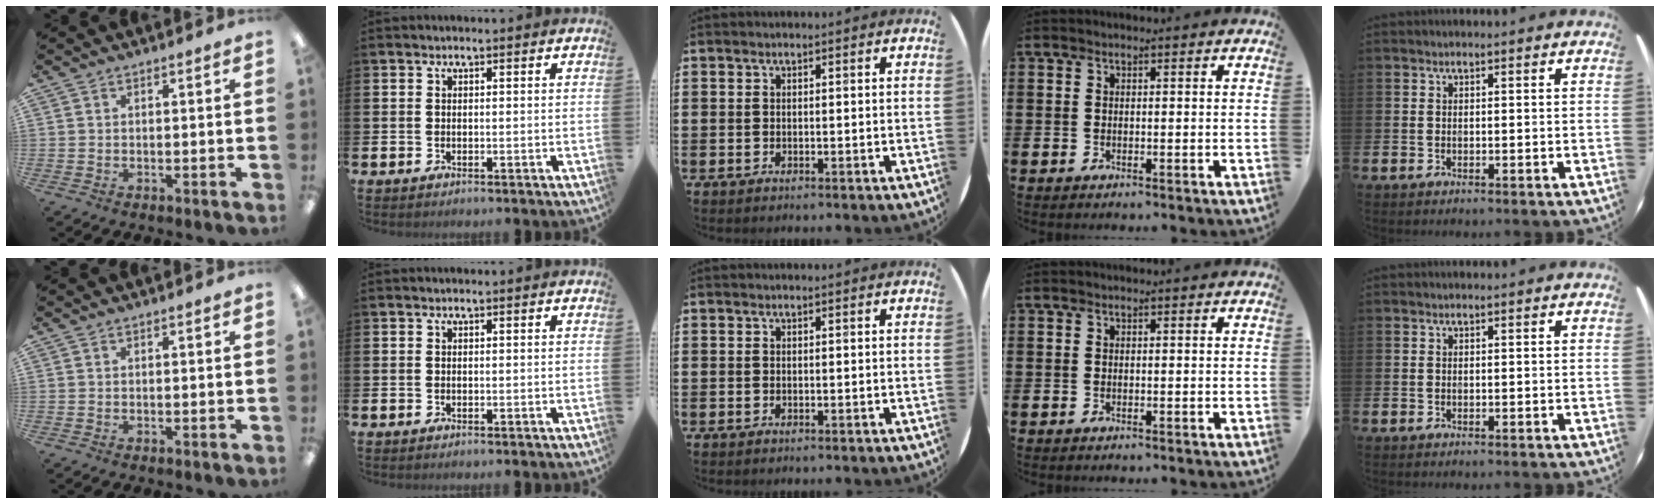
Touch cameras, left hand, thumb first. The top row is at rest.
{}